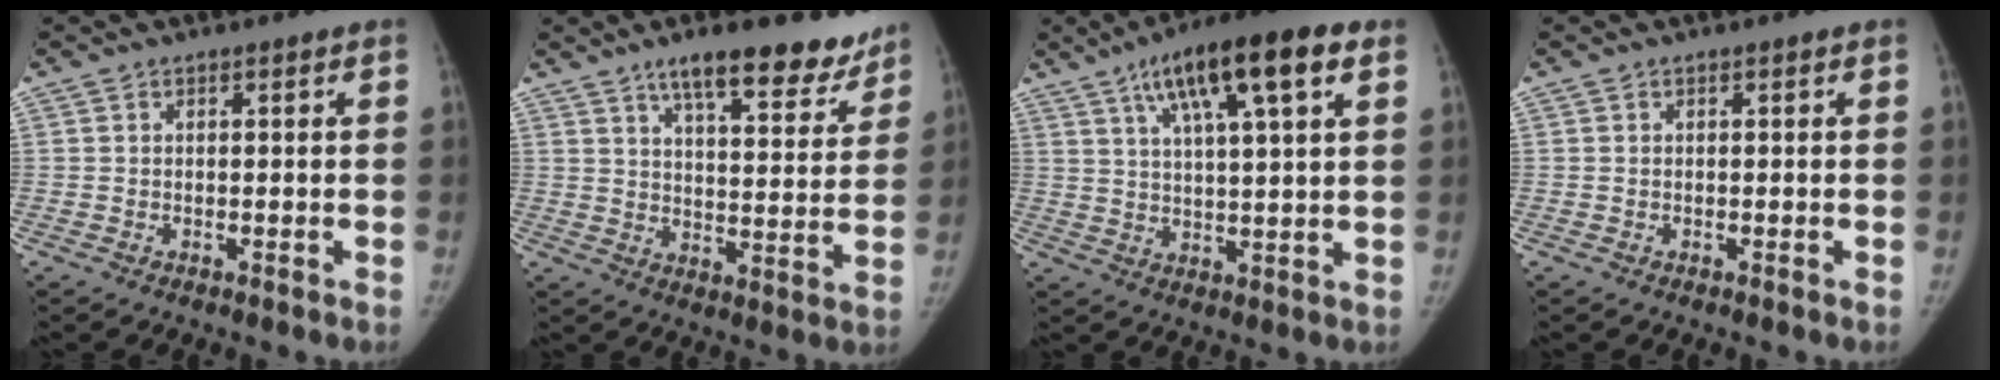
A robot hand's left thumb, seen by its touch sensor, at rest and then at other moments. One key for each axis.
{"total": 15.1, "fx": 11.1, "fy": 5.1, "fz": 8.8, "tx": -0.074, "ty": -0.060, "tz": 0.164}
{"total": 16.0, "fx": 7.9, "fy": 3.8, "fz": 13.4, "tx": -0.207, "ty": -0.009, "tz": 0.127}
{"total": 0.0}